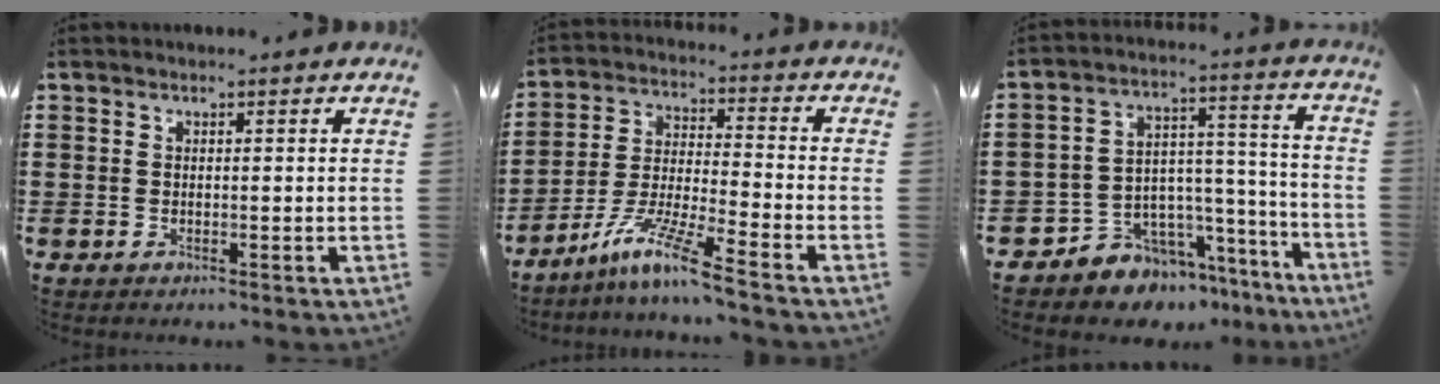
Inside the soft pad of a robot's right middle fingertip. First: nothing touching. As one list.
[{"total": 9.5, "force": [-7.5, -0.2, 5.8], "torque": [-0.130, -0.014, -0.151]}, {"total": 6.4, "force": [-5.6, 3.2, -0.4], "torque": [-0.005, 0.003, -0.105]}]